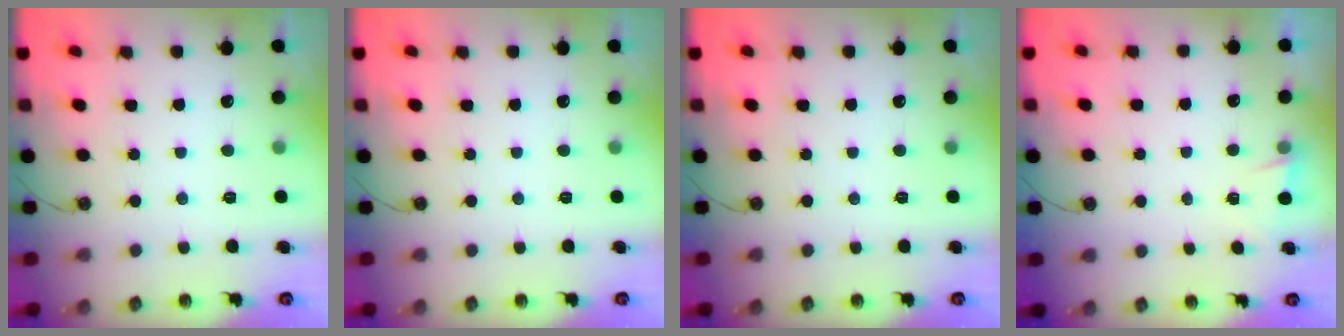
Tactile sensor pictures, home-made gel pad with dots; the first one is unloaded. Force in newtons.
{"total": 0.0}
{"total": 0.0}
{"total": 1.5, "press": 0.9, "slide": 1.2}